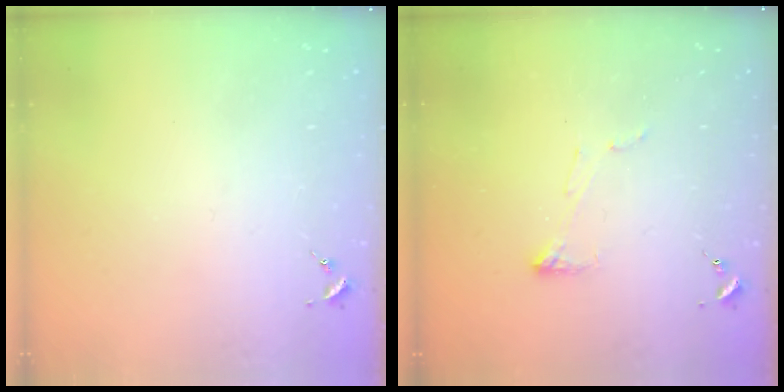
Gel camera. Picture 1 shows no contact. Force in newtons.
{"total": 4.1, "press": 4.0, "slide": 0.7}